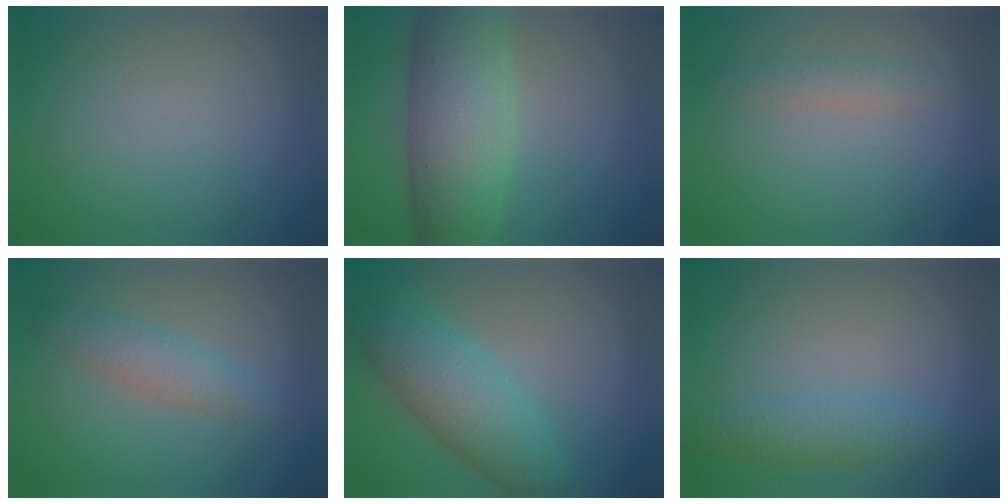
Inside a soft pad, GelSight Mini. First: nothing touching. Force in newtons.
{"total": 9.3, "press": 9.3, "slide": 0.2}
{"total": 1.4, "press": 1.4, "slide": 0.1}
{"total": 2.6, "press": 2.6, "slide": 0.1}
{"total": 6.4, "press": 6.4, "slide": 0.2}
{"total": 2.8, "press": 2.8, "slide": 0.0}